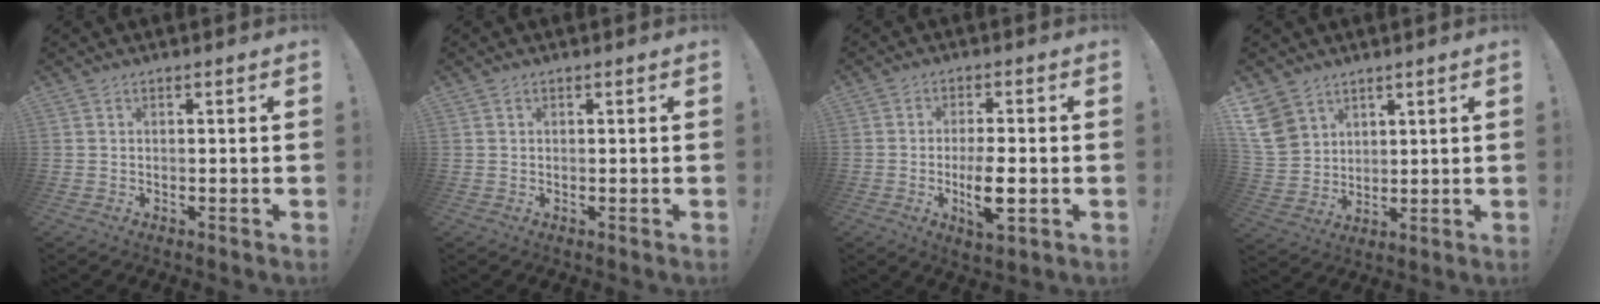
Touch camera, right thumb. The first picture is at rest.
{"total": 0.0}
{"total": 8.1, "force": [-2.0, 3.4, 7.0], "torque": [-0.122, 0.002, -0.034]}
{"total": 10.4, "force": [5.8, 7.9, 3.5], "torque": [-0.072, -0.033, 0.120]}